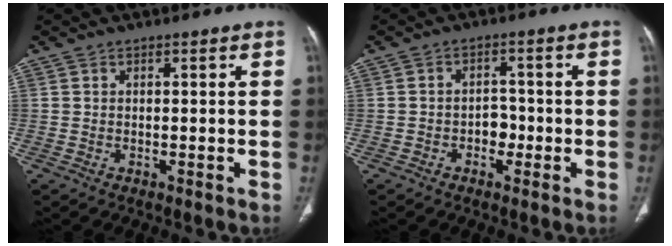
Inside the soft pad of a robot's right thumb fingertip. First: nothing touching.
{"total": 3.3, "force": [-1.2, 2.5, 1.8], "torque": [-0.004, 0.015, -0.024]}